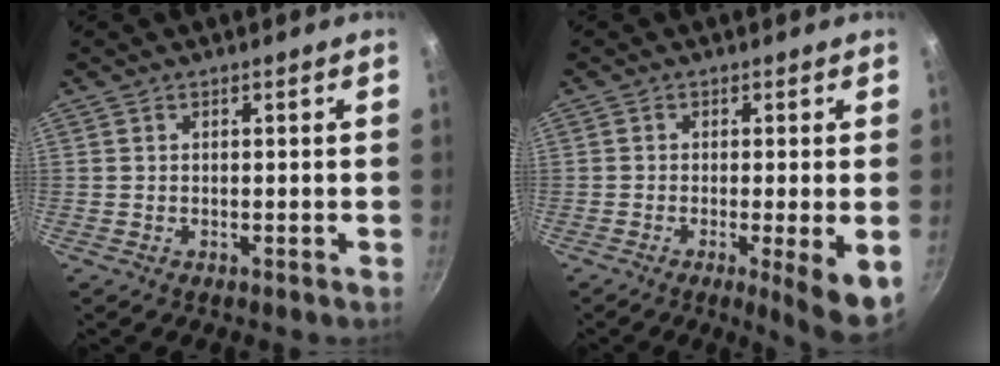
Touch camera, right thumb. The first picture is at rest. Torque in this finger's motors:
{"motor_torque": [-0.04, 0.19, 0.27, 0.26, 0.13]}